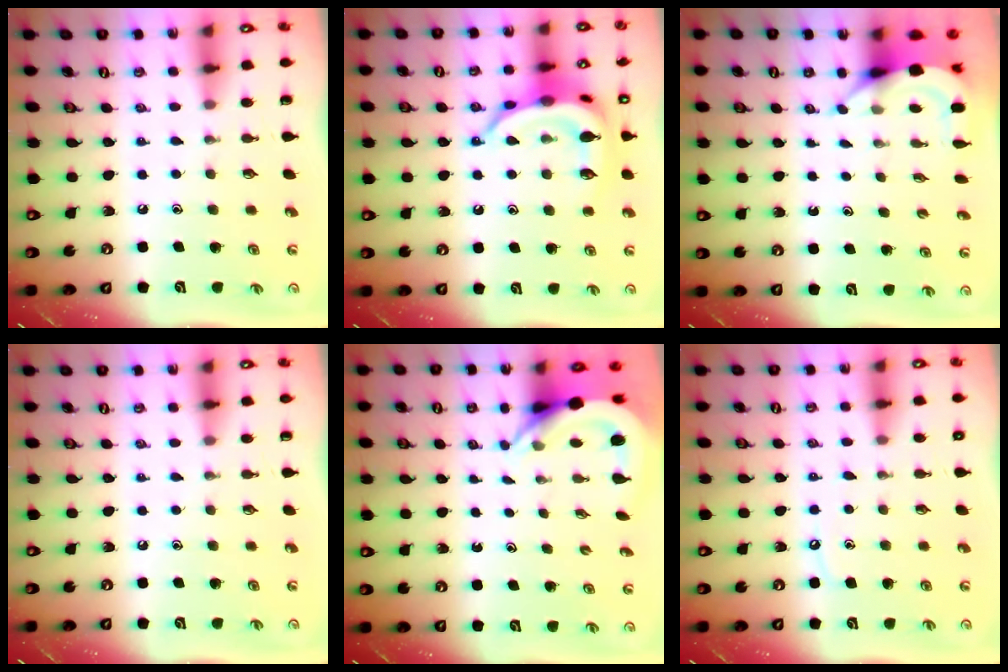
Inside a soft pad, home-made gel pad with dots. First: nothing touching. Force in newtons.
{"total": 17.2, "press": 17.2, "slide": 0.2}
{"total": 4.7, "press": 4.7, "slide": 0.5}
{"total": 0.0}
{"total": 4.8, "press": 4.8, "slide": 0.4}
{"total": 5.8, "press": 5.8, "slide": 0.8}